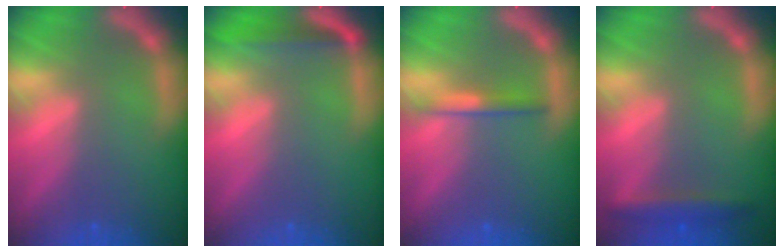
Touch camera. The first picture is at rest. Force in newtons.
{"total": 3.0}
{"total": 2.0}
{"total": 2.9}